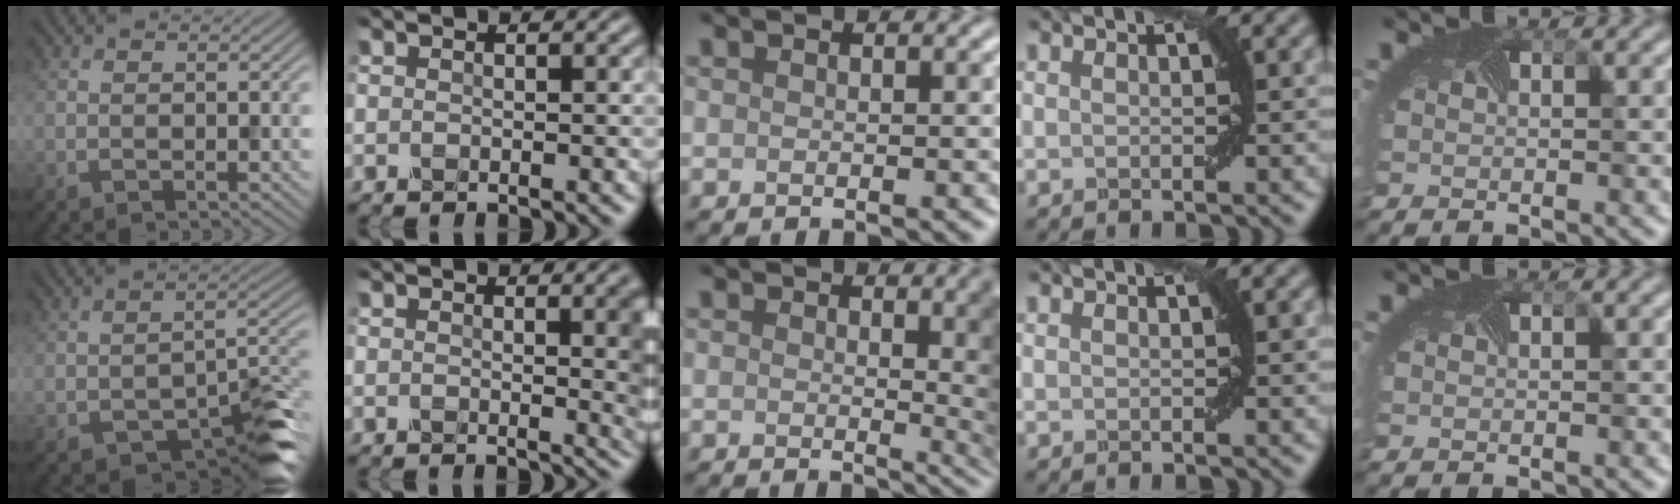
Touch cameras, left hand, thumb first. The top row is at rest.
{"thumb": {"total": 8.2, "force": [-5.1, 3.3, 5.5], "torque": [-0.065, -0.003, -0.082]}, "index": {"total": 4.4, "force": [0.6, 1.3, 4.1], "torque": [-0.031, 0.001, 0.007]}, "middle": {"total": 6.0, "force": [1.1, 2.3, 5.5], "torque": [-0.031, -0.005, 0.019]}}